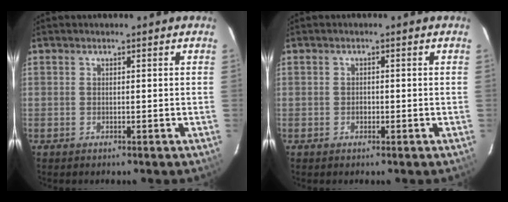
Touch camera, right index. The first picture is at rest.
{"total": 0.8, "force": [-0.1, 0.8, 0.2], "torque": [-0.003, 0.001, 0.000]}